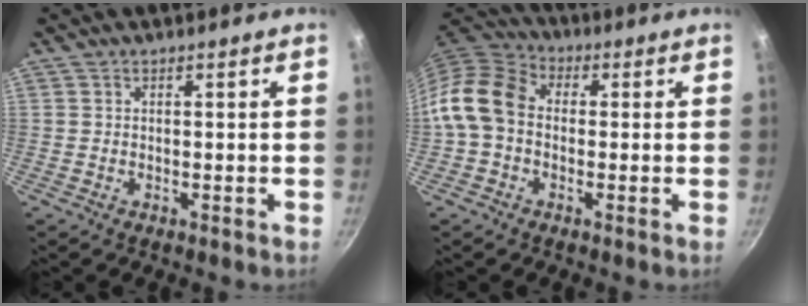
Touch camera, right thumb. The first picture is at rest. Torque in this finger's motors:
{"motor_torque": [0.00, 0.30, 0.49, -0.47, 0.12]}